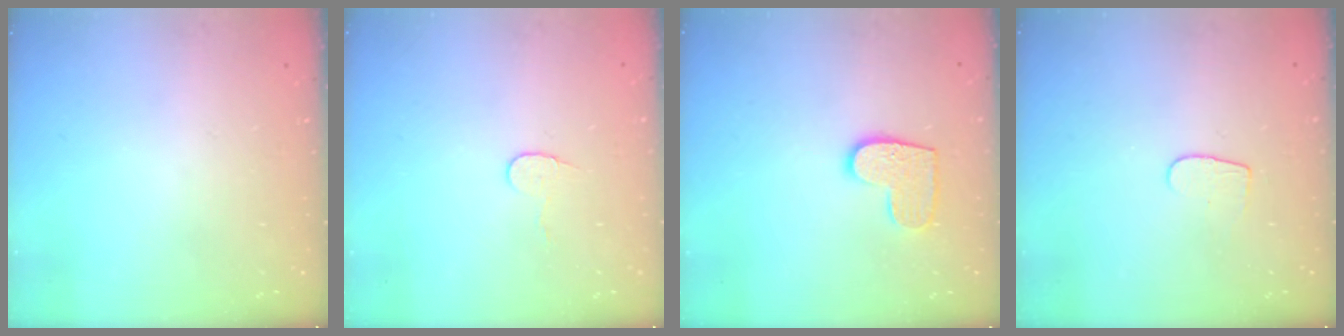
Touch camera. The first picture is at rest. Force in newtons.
{"total": 5.6, "press": 5.6, "slide": 0.5}
{"total": 9.3, "press": 9.3, "slide": 0.3}
{"total": 4.3, "press": 4.2, "slide": 0.3}